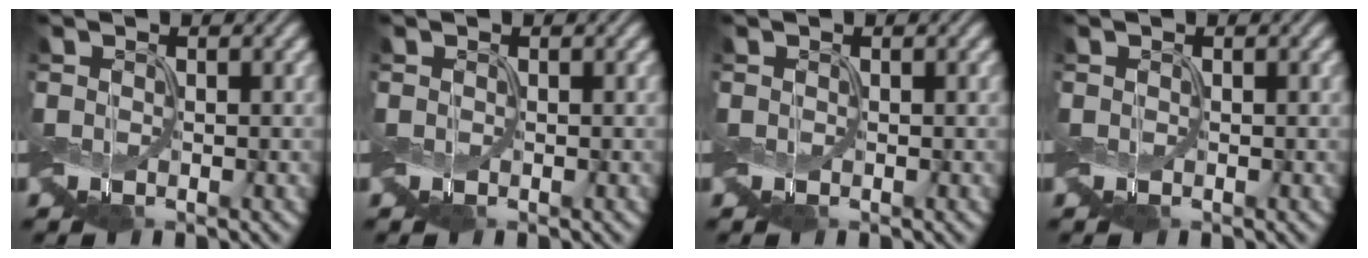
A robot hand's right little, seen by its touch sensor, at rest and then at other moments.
{"total": 0.0}
{"total": 0.0}
{"total": 0.0}